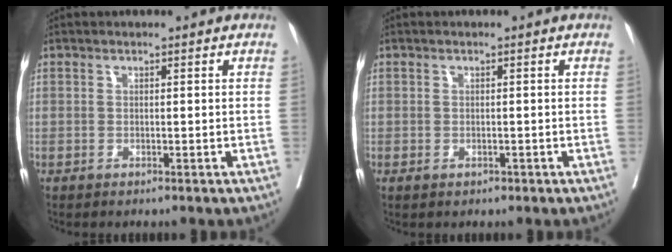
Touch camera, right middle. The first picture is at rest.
{"total": 1.0, "force": [-0.5, 0.7, 0.5], "torque": [-0.008, 0.000, -0.002]}